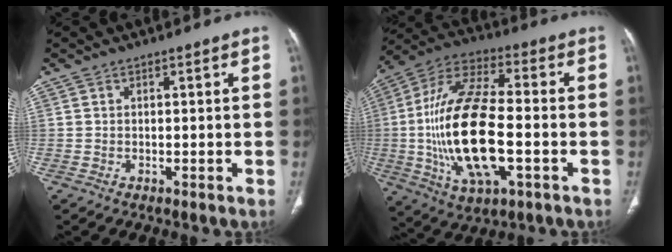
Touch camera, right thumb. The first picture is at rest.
{"total": 22.4, "force": [-3.4, 9.3, 20.1], "torque": [-0.406, 0.018, -0.055]}